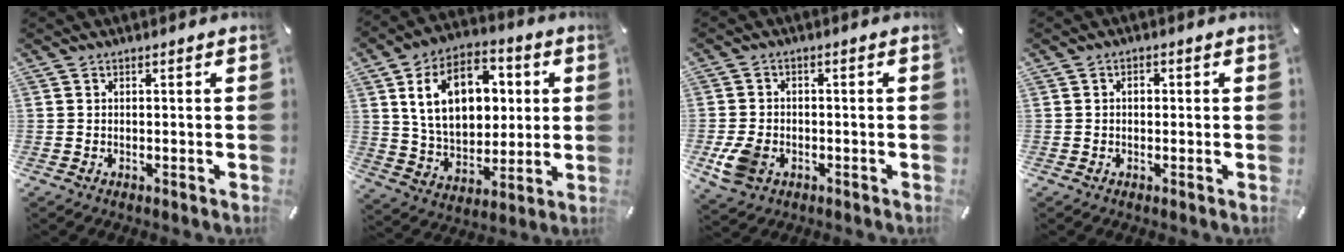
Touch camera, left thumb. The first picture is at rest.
{"total": 17.3, "force": [4.9, 12.2, 11.2], "torque": [-0.192, 0.002, 0.090]}
{"total": 6.7, "force": [-2.1, 5.0, 3.9], "torque": [-0.099, 0.004, -0.040]}
{"total": 1.3, "force": [0.1, 1.0, 0.9], "torque": [-0.009, 0.004, -0.002]}